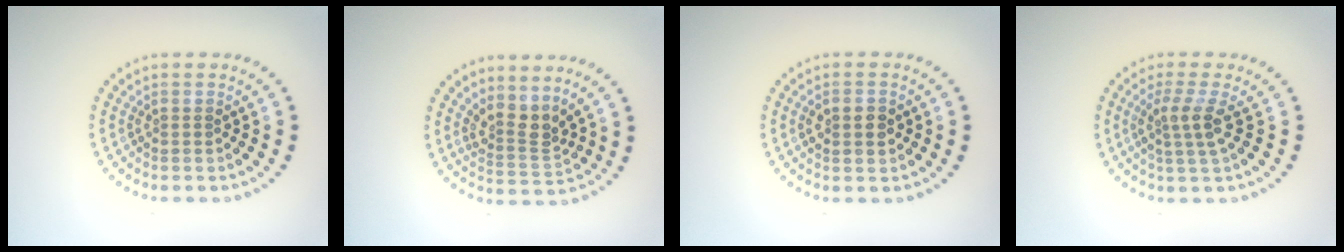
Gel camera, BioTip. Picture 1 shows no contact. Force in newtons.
{"total": 2.8, "press": 2.0, "slide": 2.0}
{"total": 2.7, "press": 2.7, "slide": 0.2}
{"total": 2.6, "press": 2.0, "slide": 1.7}